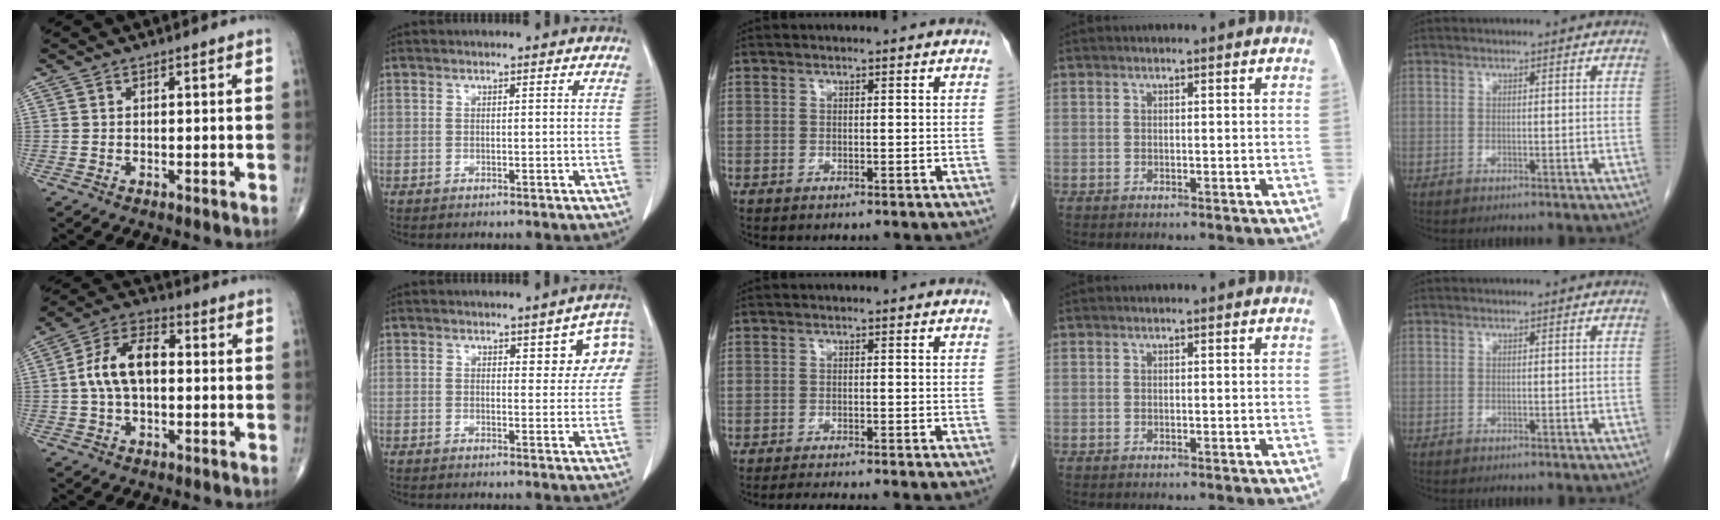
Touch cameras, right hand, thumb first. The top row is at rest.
{"thumb": {"total": 10.9, "force": [0.3, 6.3, 8.8], "torque": [-0.165, 0.030, -0.002]}, "index": {"total": 6.3, "force": [2.5, 2.5, 5.2], "torque": [-0.044, 0.011, 0.025]}, "middle": {"total": 4.7, "force": [-4.2, -0.3, 2.2], "torque": [-0.023, -0.010, -0.062]}}